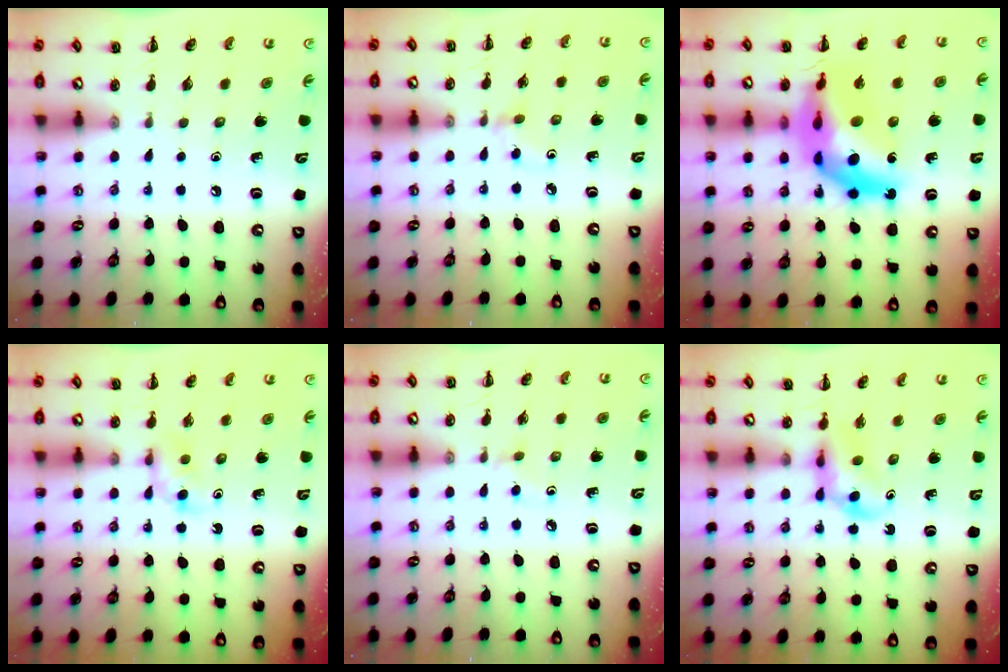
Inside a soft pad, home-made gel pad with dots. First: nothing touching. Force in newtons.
{"total": 2.9, "press": 2.6, "slide": 1.2}
{"total": 18.4, "press": 17.7, "slide": 5.1}
{"total": 2.9, "press": 2.6, "slide": 1.2}
{"total": 2.0, "press": 1.8, "slide": 0.8}
{"total": 3.2, "press": 3.0, "slide": 1.0}